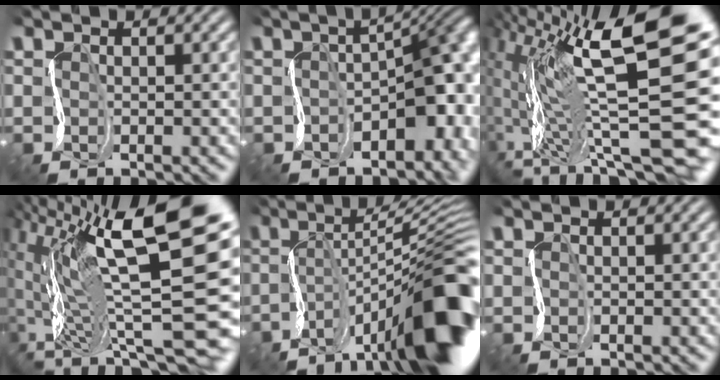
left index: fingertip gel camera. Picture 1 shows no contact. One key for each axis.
{"total": 9.0, "fx": -1.8, "fy": 4.9, "fz": 7.3, "tx": -0.059, "ty": 0.000, "tz": -0.023}
{"total": 14.2, "fx": 2.8, "fy": 5.1, "fz": 12.9, "tx": -0.234, "ty": -0.012, "tz": 0.076}
{"total": 14.8, "fx": 3.8, "fy": 6.5, "fz": 12.8, "tx": -0.225, "ty": -0.006, "tz": 0.090}
{"total": 13.4, "fx": -4.8, "fy": 3.4, "fz": 12.1, "tx": -0.167, "ty": 0.008, "tz": -0.087}
{"total": 0.0}